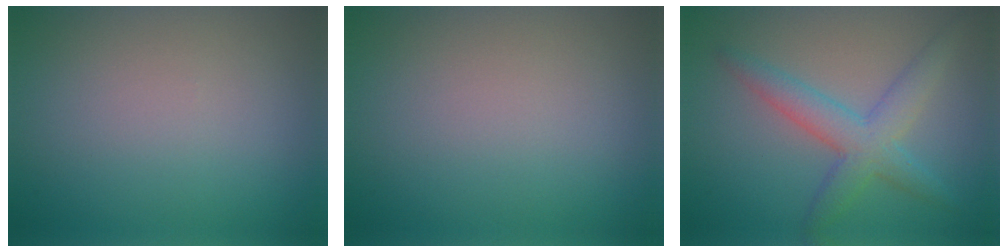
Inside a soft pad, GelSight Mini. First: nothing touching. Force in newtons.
{"total": 0.0}
{"total": 4.3, "press": 4.3, "slide": 0.1}